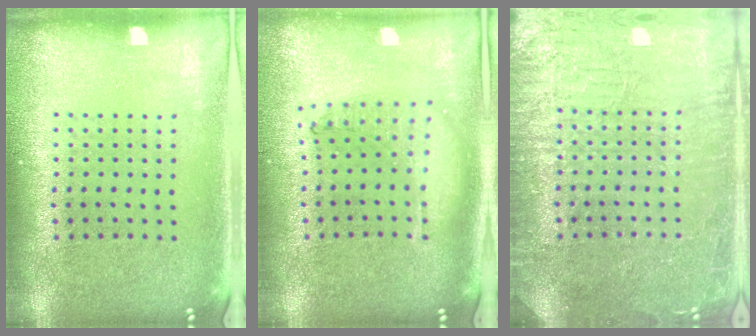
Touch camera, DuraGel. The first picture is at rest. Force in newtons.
{"total": 1.1, "press": 1.0, "slide": 0.2}
{"total": 3.9, "press": 3.9, "slide": 0.6}